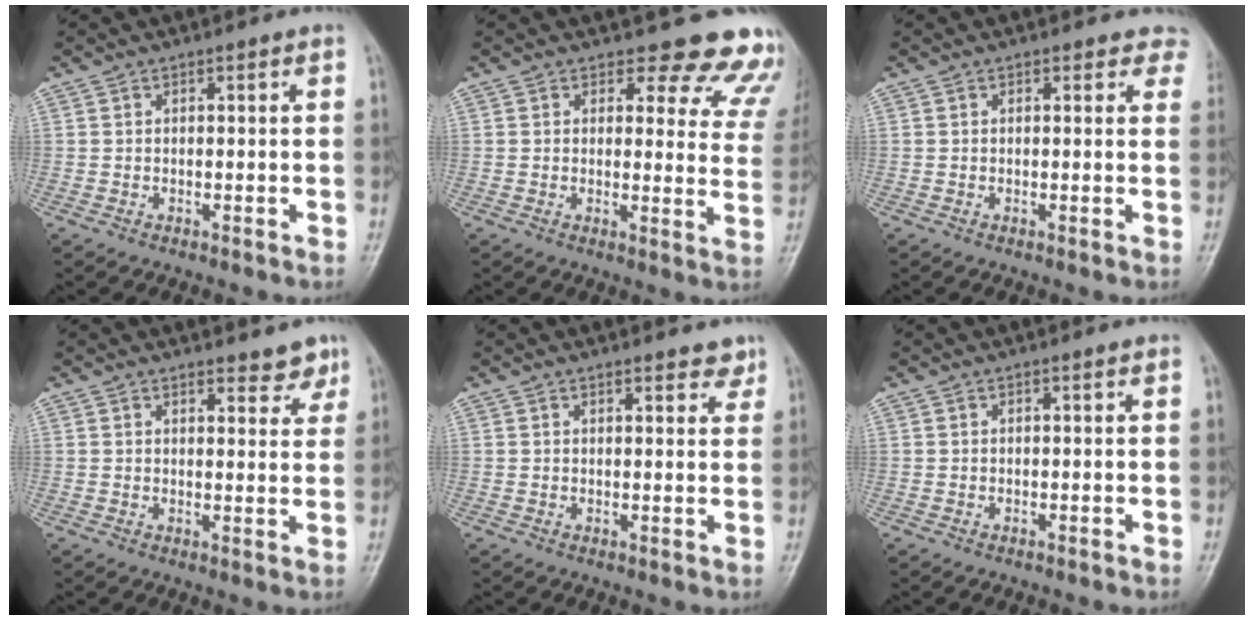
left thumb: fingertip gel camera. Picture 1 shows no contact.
{"total": 13.7, "force": [12.6, 4.6, 2.6], "torque": [0.027, -0.103, 0.110]}
{"total": 3.7, "force": [3.1, 2.0, 0.4], "torque": [0.035, -0.012, 0.012]}
{"total": 4.5, "force": [3.8, 1.8, 1.5], "torque": [0.006, -0.024, 0.044]}
{"total": 3.5, "force": [2.8, 1.4, 1.5], "torque": [0.003, -0.014, 0.032]}
{"total": 0.0}